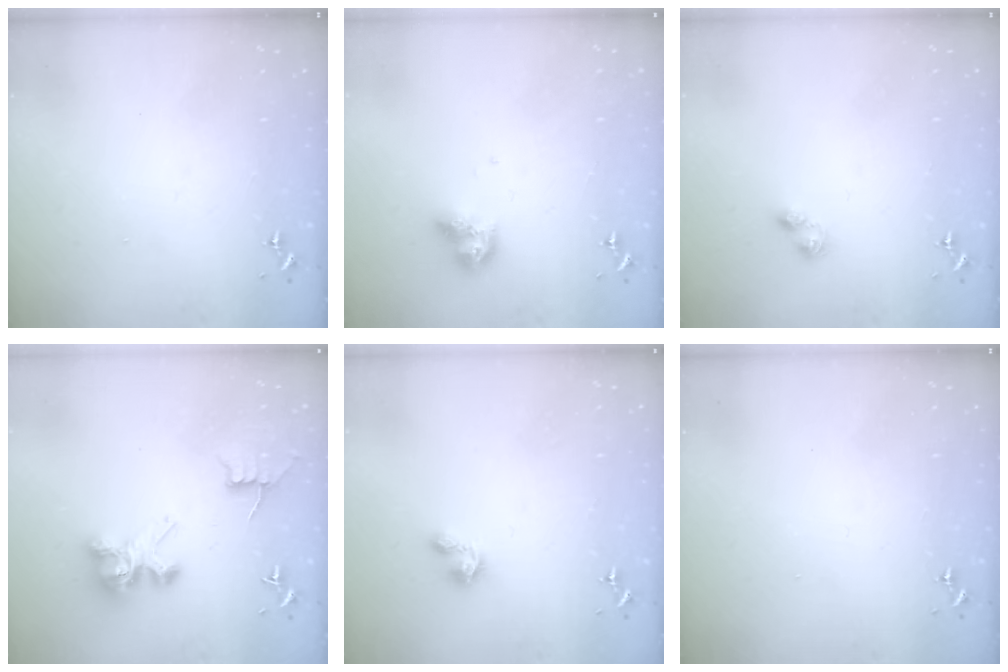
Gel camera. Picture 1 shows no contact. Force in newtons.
{"total": 8.5, "press": 8.5, "slide": 0.9}
{"total": 3.7, "press": 3.7, "slide": 0.6}
{"total": 8.5, "press": 8.4, "slide": 0.8}
{"total": 2.3, "press": 2.3, "slide": 0.4}
{"total": 0.0}